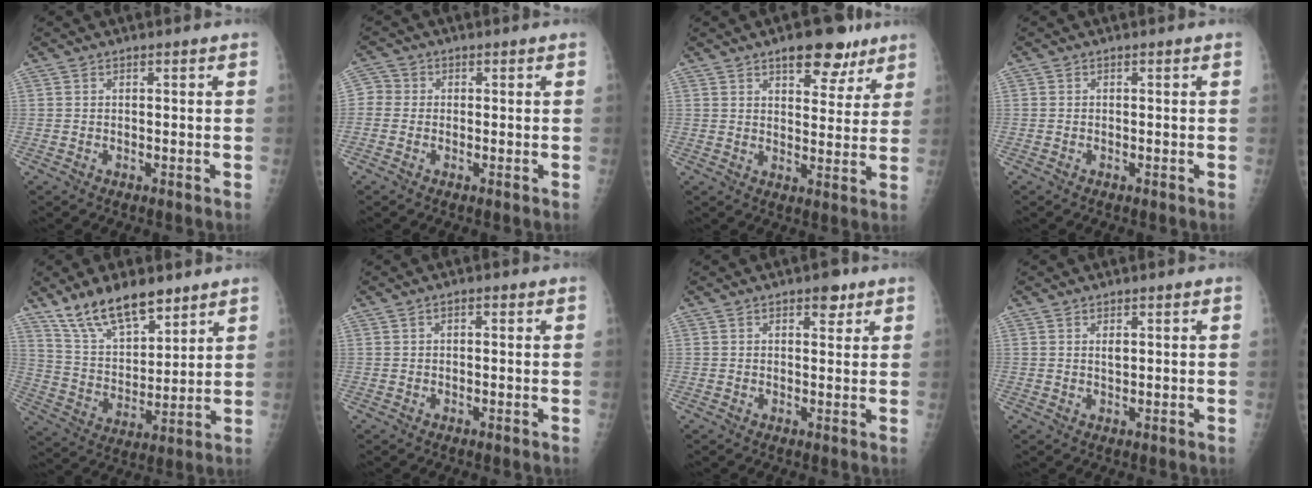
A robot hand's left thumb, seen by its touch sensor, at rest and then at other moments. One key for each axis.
{"total": 2.8, "fx": -0.2, "fy": 2.6, "fz": 0.8, "tx": -0.001, "ty": 0.005, "tz": -0.015}
{"total": 9.8, "fx": 6.4, "fy": 4.5, "fz": 5.8, "tx": -0.046, "ty": -0.032, "tz": 0.091}
{"total": 0.0}
{"total": 14.0, "fx": 10.5, "fy": 5.7, "fz": 7.4, "tx": -0.099, "ty": -0.061, "tz": 0.202}
{"total": 1.2, "fx": 0.5, "fy": 0.7, "fz": 0.8, "tx": -0.009, "ty": 0.001, "tz": 0.005}
{"total": 3.1, "fx": 2.0, "fy": 1.5, "fz": 1.8, "tx": -0.010, "ty": -0.009, "tz": 0.026}
{"total": 1.1, "fx": 0.5, "fy": 0.5, "fz": 0.9, "tx": -0.012, "ty": -0.005, "tz": 0.012}